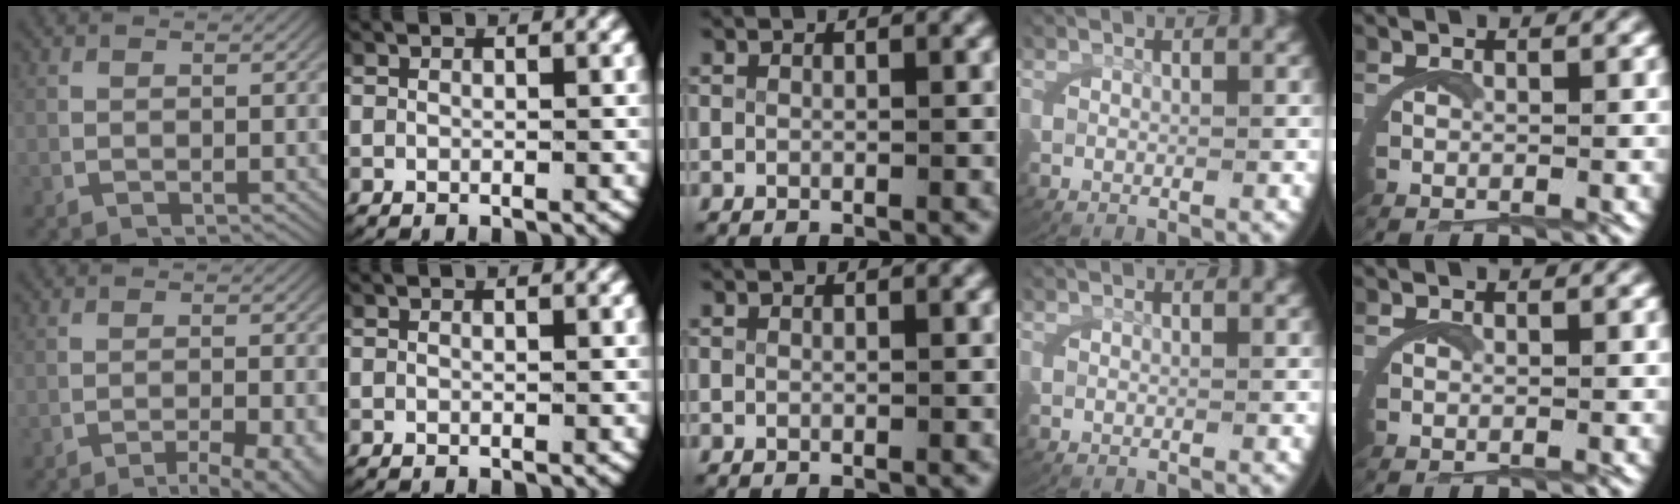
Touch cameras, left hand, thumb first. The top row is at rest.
{"thumb": {"total": 4.9, "force": [-3.4, 1.3, 3.2], "torque": [-0.041, -0.010, -0.050]}}